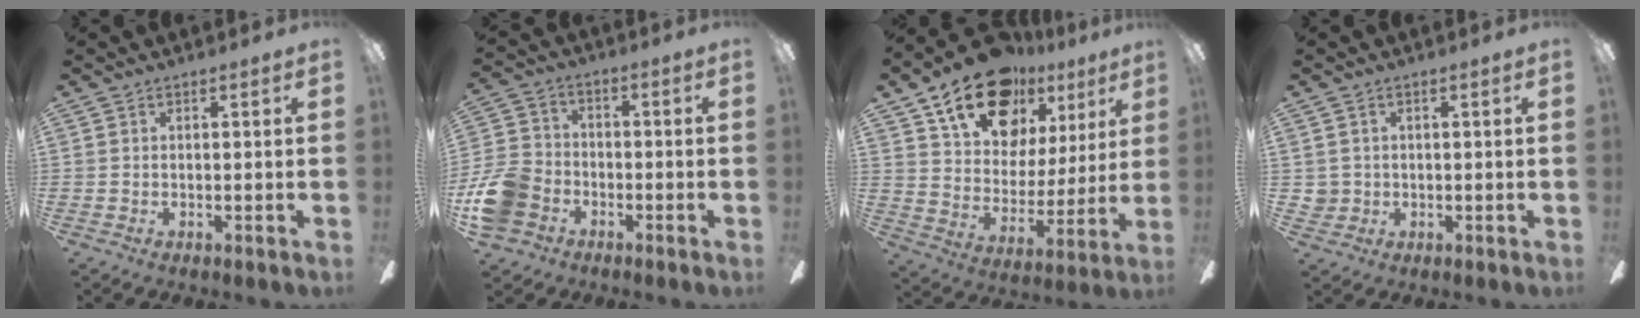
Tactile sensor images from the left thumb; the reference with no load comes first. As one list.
[{"total": 11.4, "force": [-5.2, 8.7, 5.1], "torque": [-0.121, 0.048, -0.095]}, {"total": 20.4, "force": [13.4, 11.9, 9.6], "torque": [-0.168, -0.069, 0.241]}, {"total": 2.7, "force": [0.0, 2.7, 0.1], "torque": [-0.006, 0.007, -0.001]}]